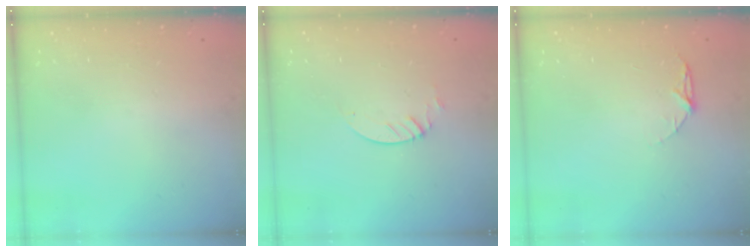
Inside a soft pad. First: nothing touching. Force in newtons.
{"total": 2.1, "press": 2.1, "slide": 0.2}
{"total": 4.4, "press": 4.4, "slide": 0.5}